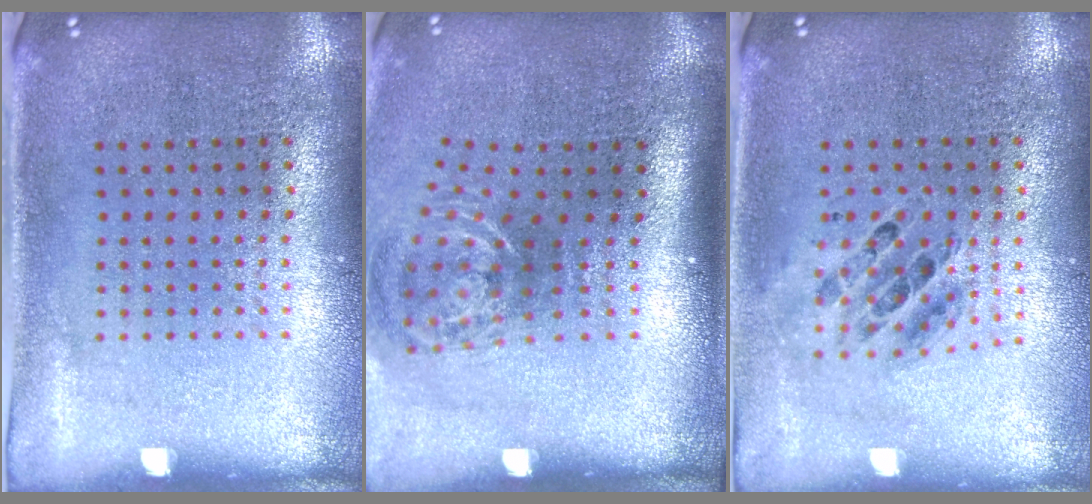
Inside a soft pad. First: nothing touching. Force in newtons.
{"total": 1.9, "press": 1.2, "slide": 1.5}
{"total": 0.7, "press": 0.7, "slide": 0.1}